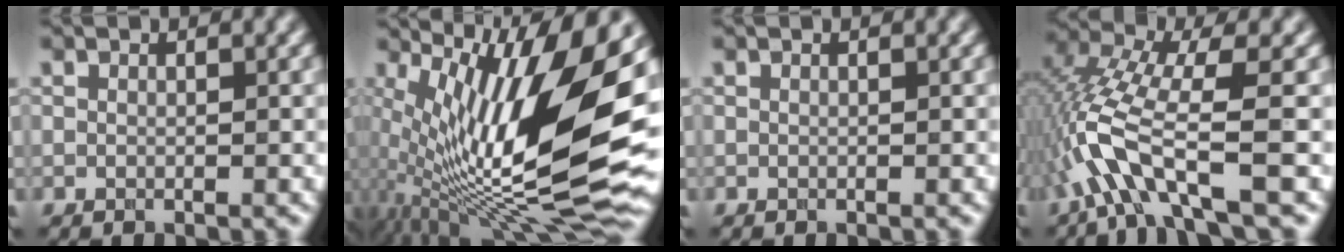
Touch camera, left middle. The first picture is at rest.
{"total": 16.8, "force": [2.2, 6.3, 15.4], "torque": [-0.271, -0.002, 0.041]}
{"total": 0.0}
{"total": 7.7, "force": [-2.7, 1.9, 7.0], "torque": [-0.157, 0.005, -0.057]}